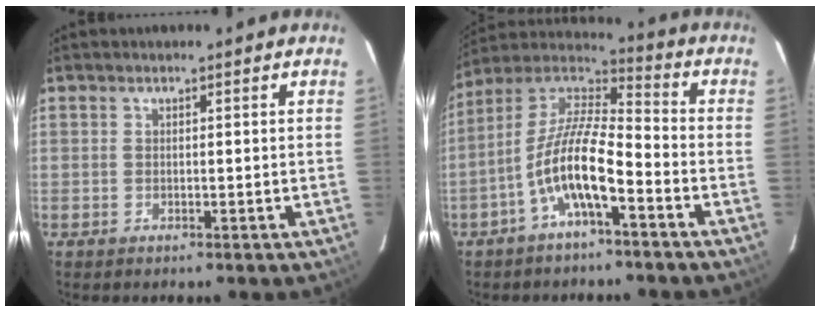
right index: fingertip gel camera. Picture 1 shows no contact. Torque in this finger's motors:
{"motor_torque": [1.82, -0.32, 1.05, 0.21]}